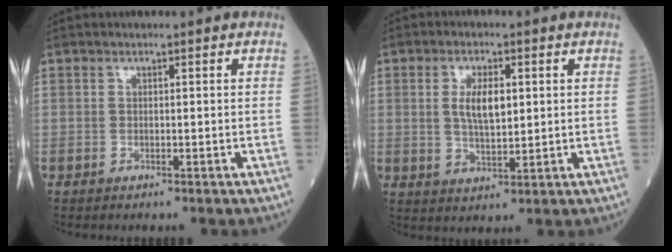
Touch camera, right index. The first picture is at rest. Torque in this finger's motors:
{"motor_torque": [0.81, 0.12, 0.33, 0.06]}